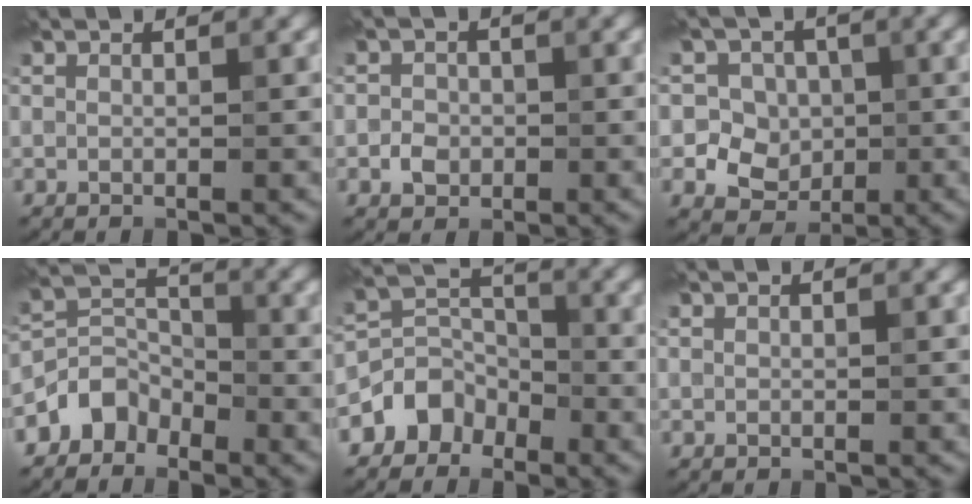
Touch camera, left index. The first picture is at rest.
{"total": 1.7, "force": [-0.5, 1.4, 0.7], "torque": [-0.006, 0.000, -0.013]}
{"total": 5.3, "force": [0.0, 4.9, 2.2], "torque": [-0.012, 0.021, -0.017]}
{"total": 3.4, "force": [-2.5, 2.2, 0.7], "torque": [-0.004, 0.009, -0.056]}
{"total": 3.7, "force": [-2.5, 2.6, 0.8], "torque": [-0.006, 0.008, -0.051]}
{"total": 0.0}